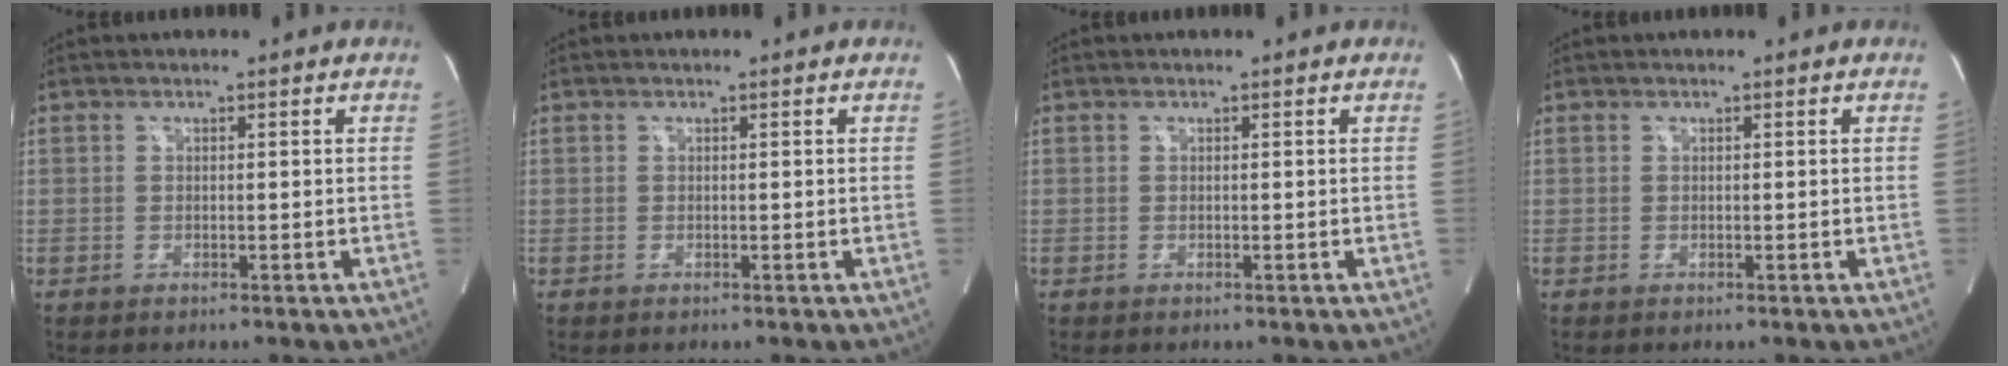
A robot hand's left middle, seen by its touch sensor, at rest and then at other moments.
{"total": 0.0}
{"total": 0.0}
{"total": 0.0}